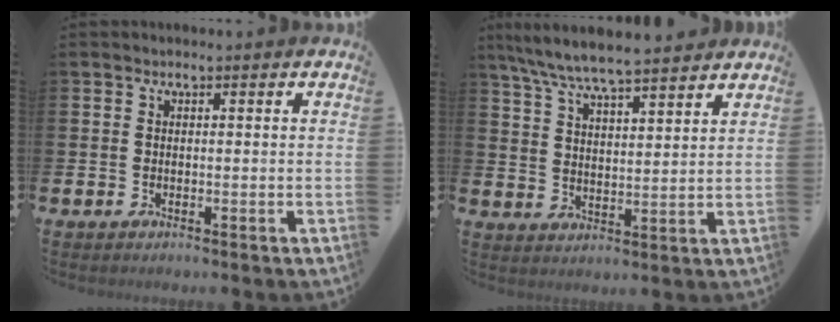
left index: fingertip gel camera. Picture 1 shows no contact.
{"total": 7.2, "force": [6.8, 0.3, 2.2], "torque": [-0.063, -0.035, 0.122]}